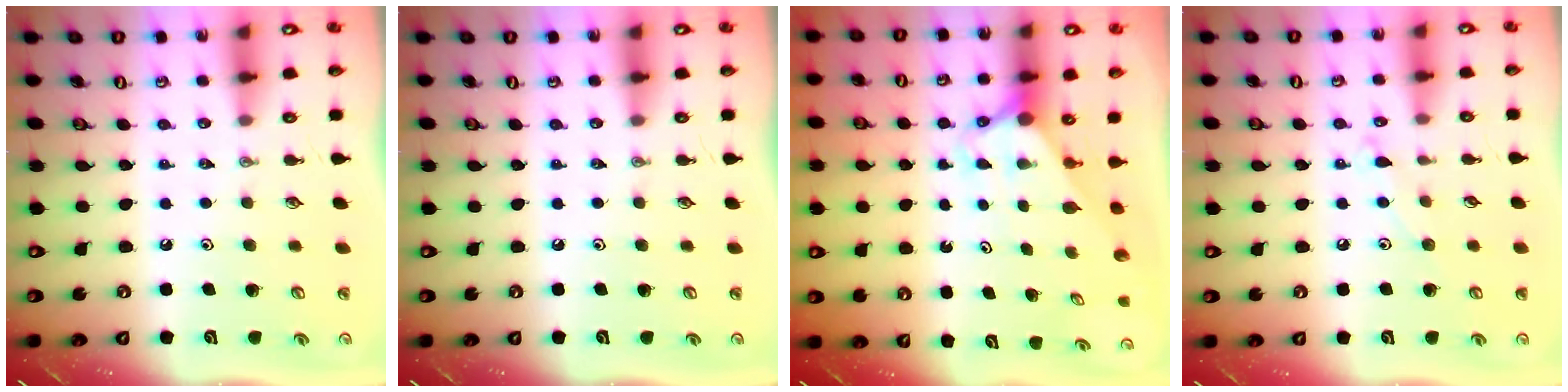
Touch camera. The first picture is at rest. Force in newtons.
{"total": 0.0}
{"total": 2.9, "press": 2.9, "slide": 0.1}
{"total": 6.4, "press": 6.4, "slide": 0.4}